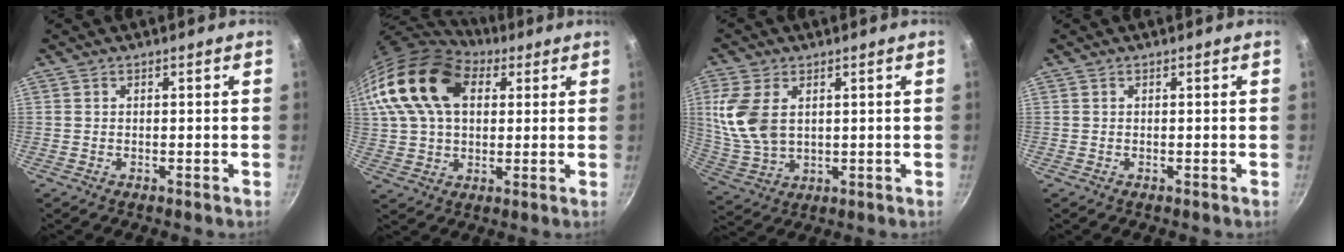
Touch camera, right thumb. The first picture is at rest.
{"total": 19.4, "force": [6.7, 12.7, 13.1], "torque": [-0.231, 0.006, 0.110]}
{"total": 11.0, "force": [2.6, 6.9, 8.1], "torque": [-0.165, -0.011, 0.062]}
{"total": 0.0}